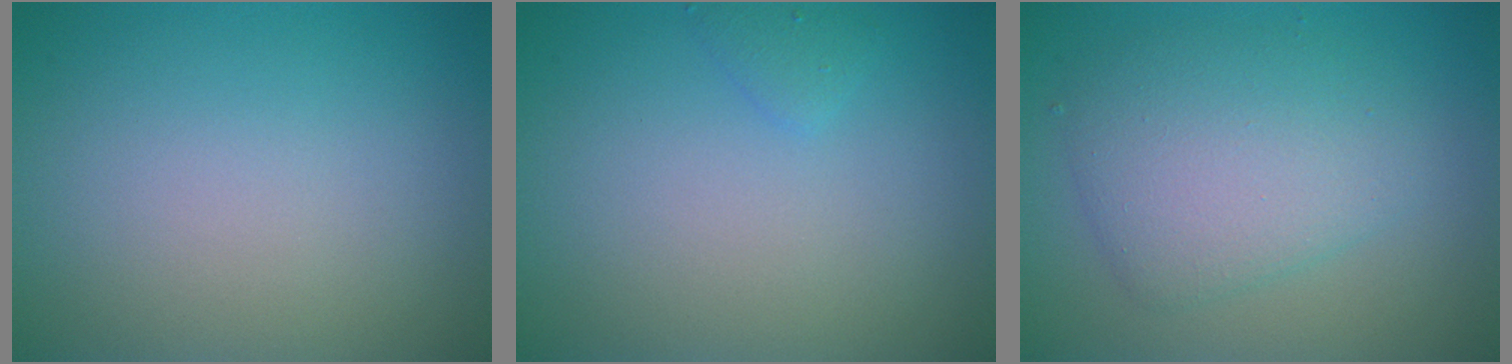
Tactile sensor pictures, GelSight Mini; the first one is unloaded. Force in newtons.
{"total": 0.9, "press": 0.9, "slide": 0.0}
{"total": 4.9, "press": 4.9, "slide": 0.2}